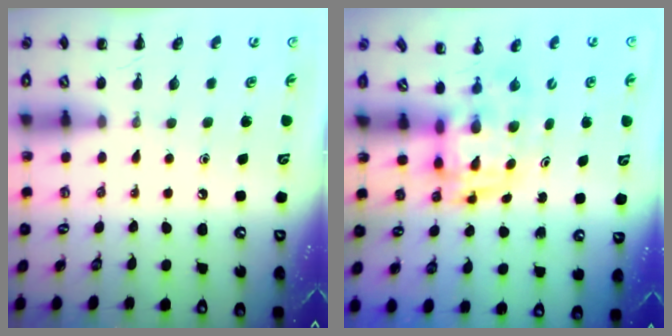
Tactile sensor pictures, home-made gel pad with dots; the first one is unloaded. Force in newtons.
{"total": 2.9, "press": 2.9, "slide": 0.6}